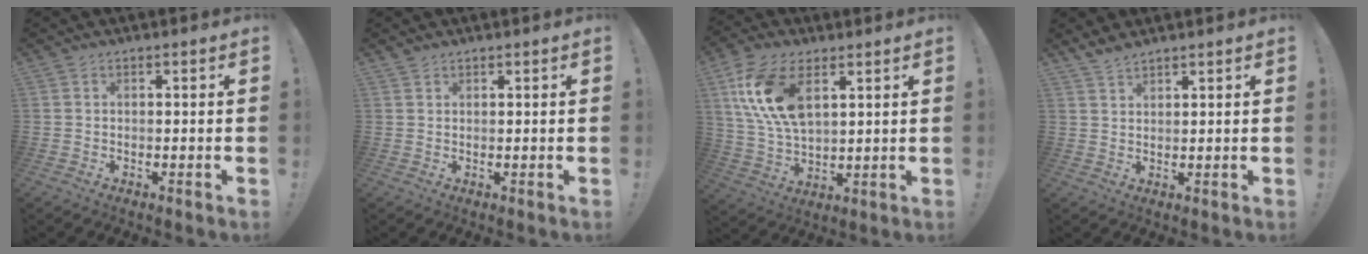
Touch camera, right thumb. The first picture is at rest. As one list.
[{"total": 1.2, "force": [1.1, 0.5, 0.2], "torque": [-0.003, -0.003, 0.022]}, {"total": 15.2, "force": [6.6, 8.1, 11.0], "torque": [-0.229, -0.019, 0.120]}, {"total": 3.1, "force": [2.9, 0.6, 1.0], "torque": [-0.023, -0.017, 0.054]}]